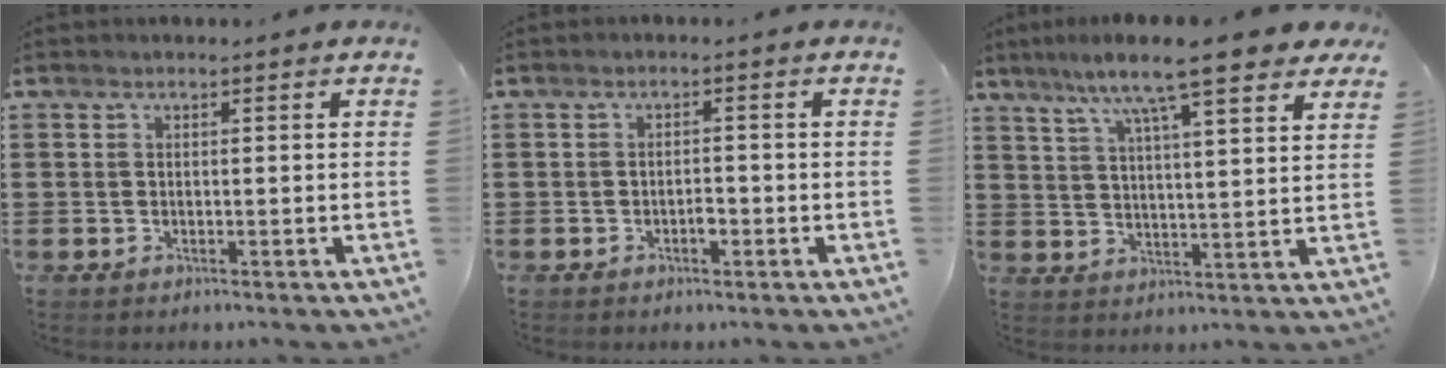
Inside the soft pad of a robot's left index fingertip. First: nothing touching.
{"total": 1.6, "force": [-0.7, 0.7, 1.2], "torque": [-0.026, 0.000, -0.014]}
{"total": 10.3, "force": [8.1, 0.9, 6.4], "torque": [-0.133, -0.030, 0.132]}